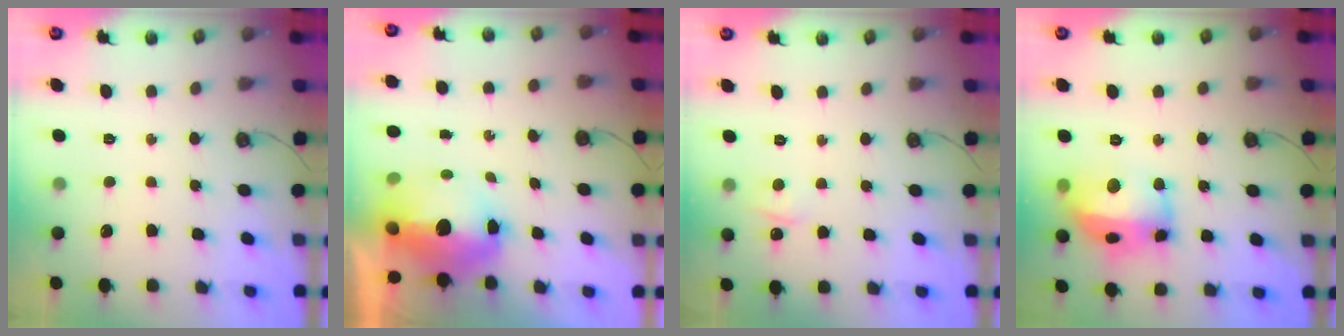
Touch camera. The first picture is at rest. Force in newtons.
{"total": 13.7, "press": 13.6, "slide": 1.5}
{"total": 4.5, "press": 4.4, "slide": 0.6}
{"total": 17.7, "press": 17.6, "slide": 2.1}